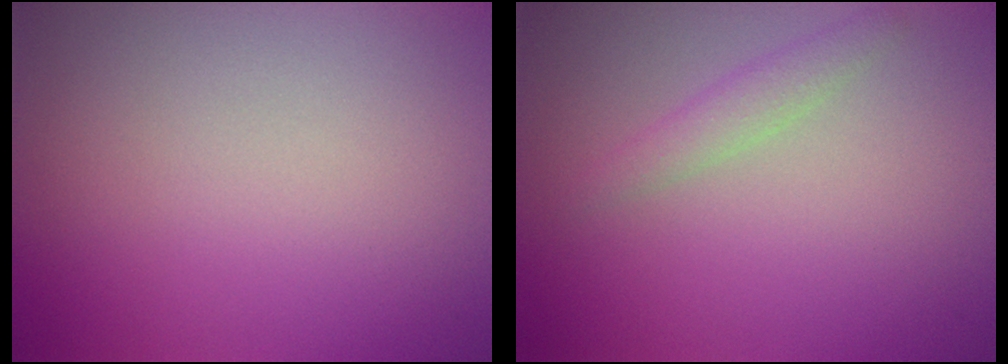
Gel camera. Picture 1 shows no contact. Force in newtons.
{"total": 1.5, "press": 1.5, "slide": 0.2}